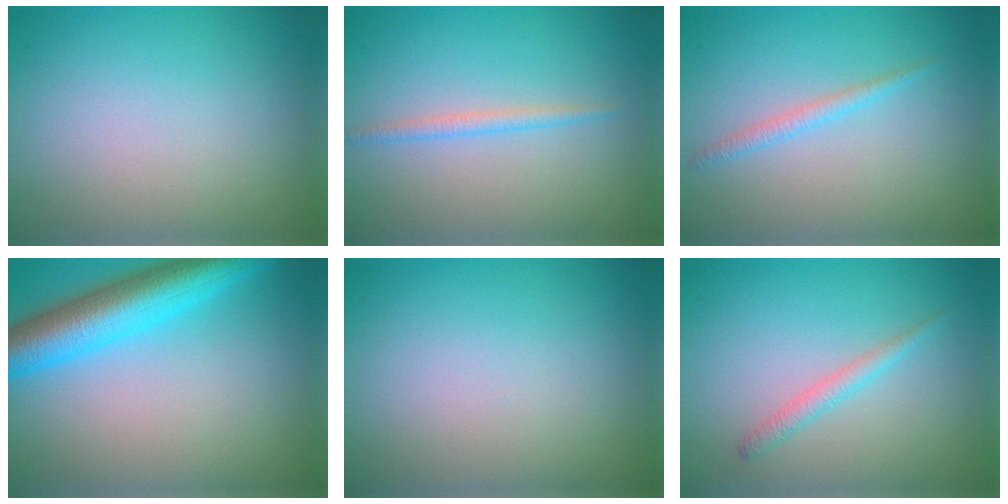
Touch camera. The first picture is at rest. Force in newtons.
{"total": 1.2, "press": 1.2, "slide": 0.1}
{"total": 1.2, "press": 1.2, "slide": 0.0}
{"total": 7.3, "press": 7.3, "slide": 0.4}
{"total": 0.0}
{"total": 1.4, "press": 1.4, "slide": 0.1}